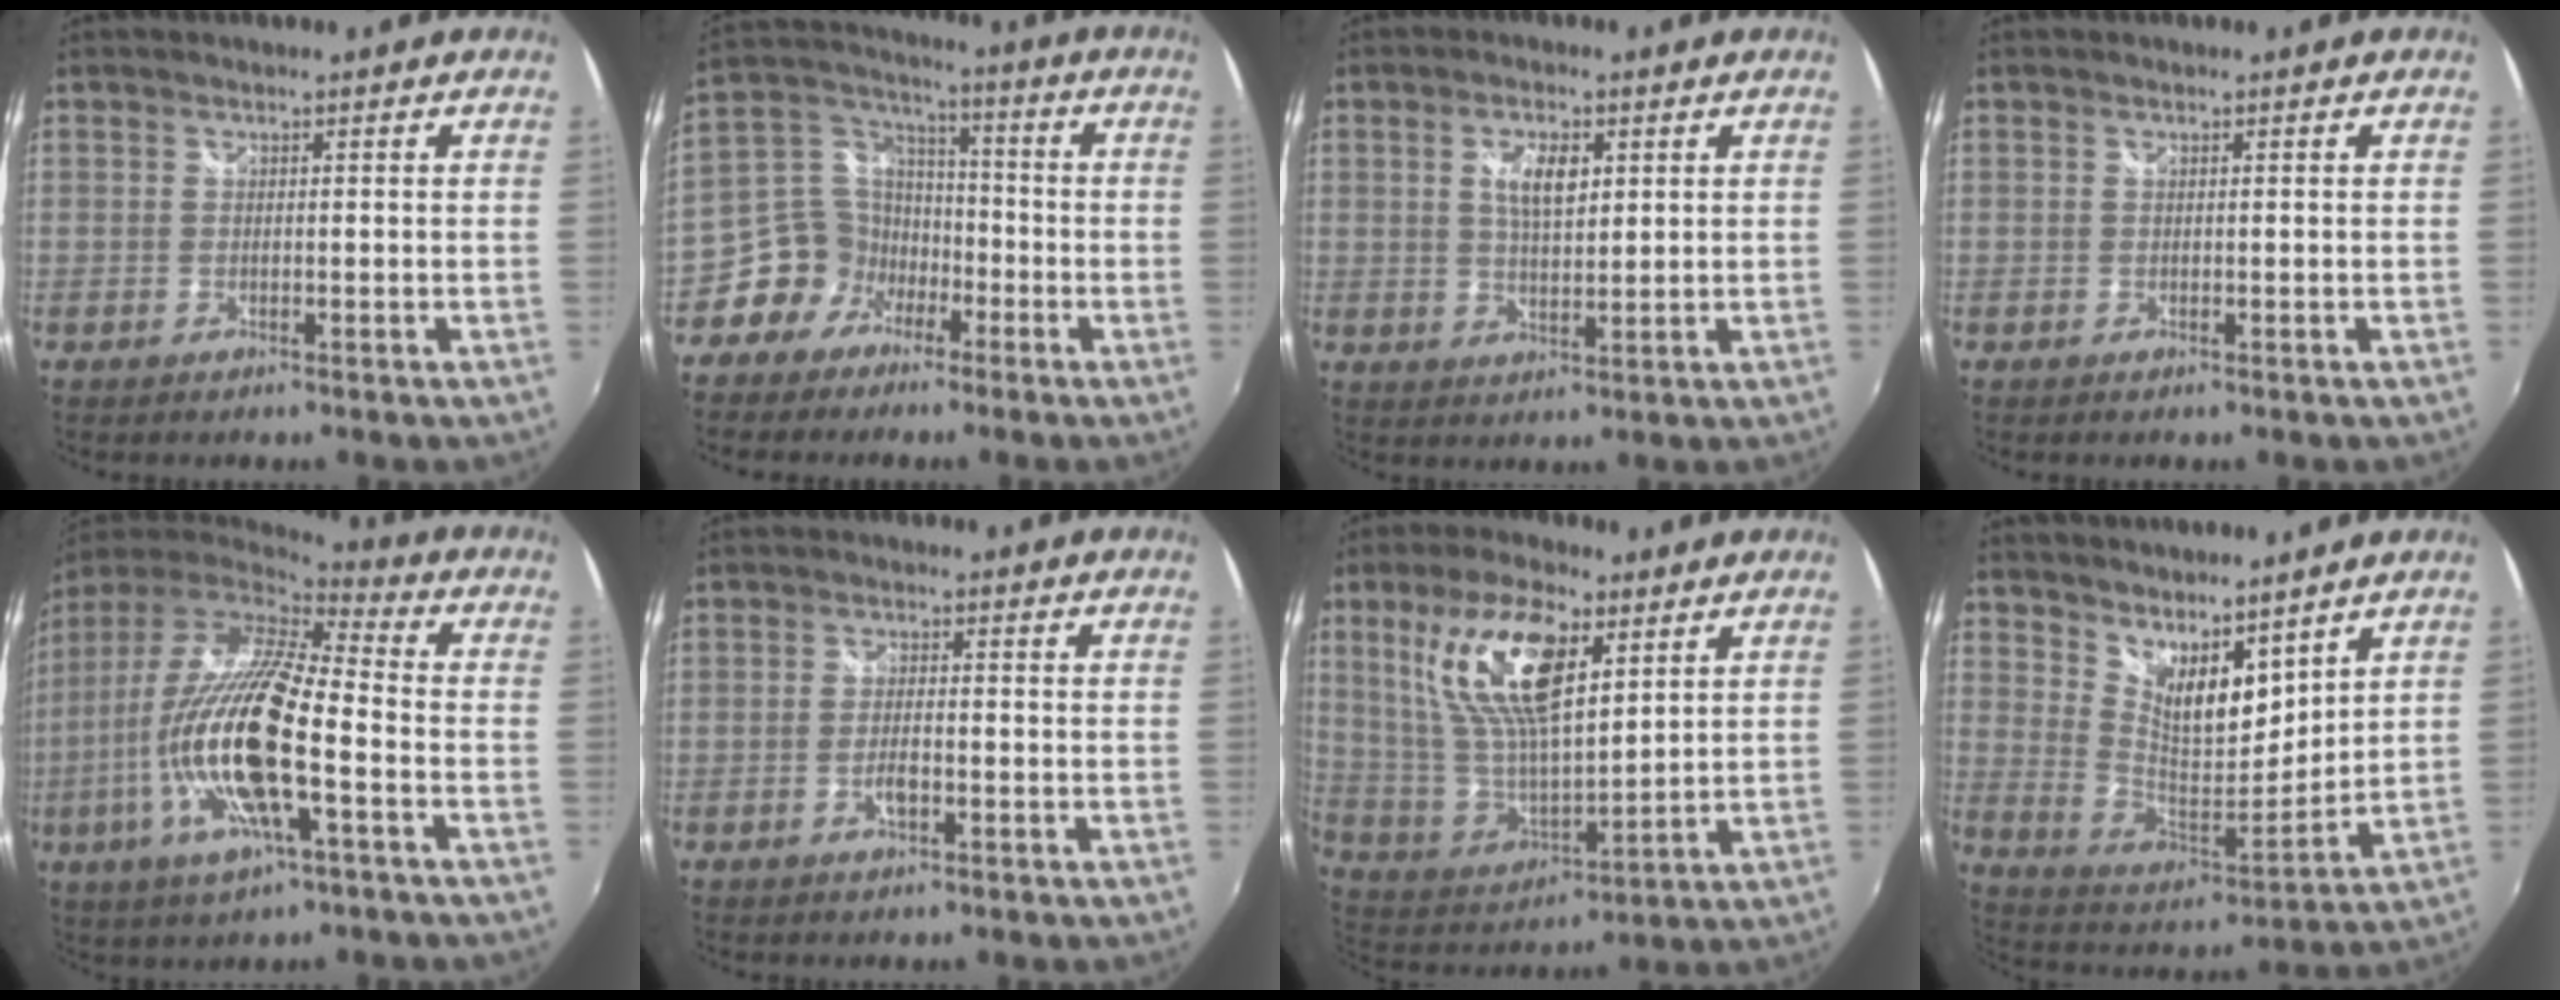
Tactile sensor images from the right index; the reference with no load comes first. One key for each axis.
{"total": 10.2, "fx": -5.7, "fy": 8.0, "fz": 2.4, "tx": -0.060, "ty": 0.041, "tz": -0.103}
{"total": 5.8, "fx": 1.8, "fy": 2.6, "fz": 4.8, "tx": -0.083, "ty": 0.002, "tz": 0.034}
{"total": 0.0}
{"total": 21.1, "fx": -5.3, "fy": 4.6, "fz": 19.9, "tx": -0.370, "ty": -0.031, "tz": -0.108}
{"total": 3.2, "fx": -1.4, "fy": 1.2, "fz": 2.6, "tx": -0.054, "ty": -0.002, "tz": -0.026}
{"total": 18.1, "fx": 8.1, "fy": 7.0, "fz": 14.6, "tx": -0.282, "ty": 0.010, "tz": 0.165}
{"total": 13.2, "fx": 9.6, "fy": 4.9, "fz": 7.6, "tx": -0.124, "ty": -0.011, "tz": 0.180}